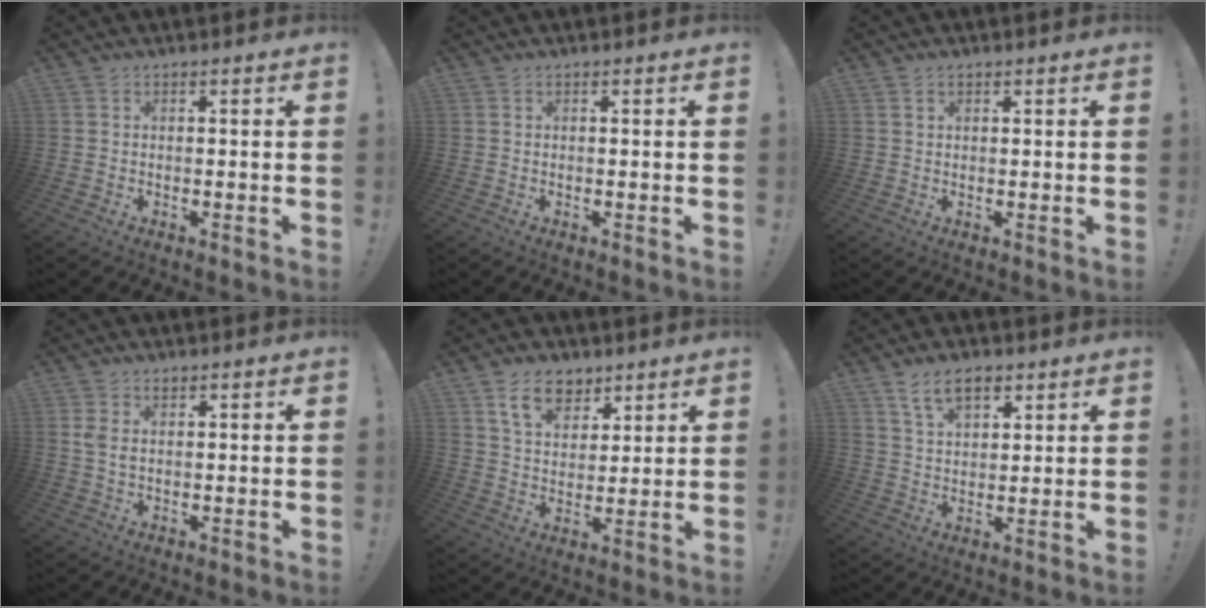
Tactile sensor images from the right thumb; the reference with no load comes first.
{"total": 0.0}
{"total": 0.9, "force": [0.6, 0.6, 0.4], "torque": [-0.004, 0.001, 0.010]}
{"total": 2.5, "force": [1.1, 1.4, 1.7], "torque": [-0.036, 0.002, 0.021]}
{"total": 10.5, "force": [6.4, 6.8, 4.7], "torque": [-0.075, -0.023, 0.122]}
{"total": 8.9, "force": [5.3, 4.6, 5.4], "torque": [-0.094, -0.009, 0.099]}